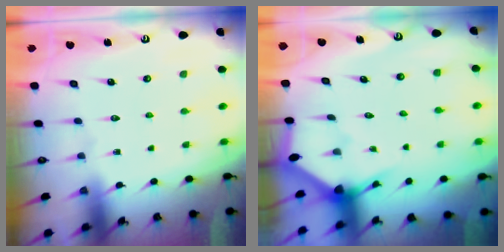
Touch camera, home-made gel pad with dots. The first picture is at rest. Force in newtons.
{"total": 2.9, "press": 2.9, "slide": 0.2}